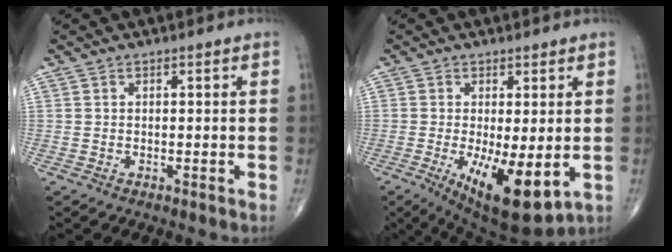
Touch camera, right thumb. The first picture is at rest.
{"total": 12.0, "force": [-2.8, 4.3, 10.9], "torque": [-0.171, -0.028, -0.027]}